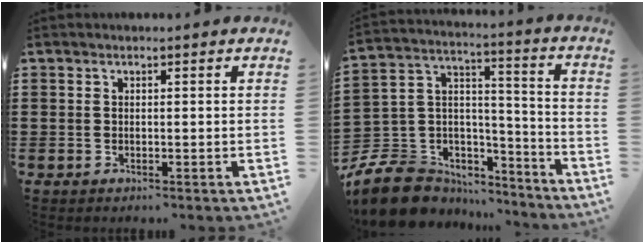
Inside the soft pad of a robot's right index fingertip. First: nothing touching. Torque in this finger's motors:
{"motor_torque": [-0.84, 0.94, -0.80, -0.21]}